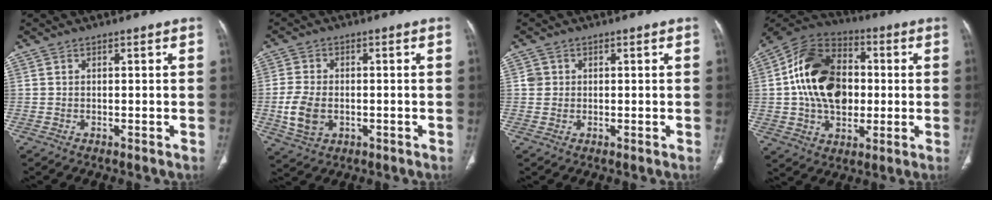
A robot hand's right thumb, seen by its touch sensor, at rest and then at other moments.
{"total": 7.5, "force": [-1.4, 5.2, 5.3], "torque": [-0.107, 0.000, -0.022]}
{"total": 1.9, "force": [0.4, 1.8, 0.5], "torque": [0.001, 0.001, 0.007]}
{"total": 20.2, "force": [1.0, 14.1, 14.4], "torque": [-0.222, 0.022, 0.016]}